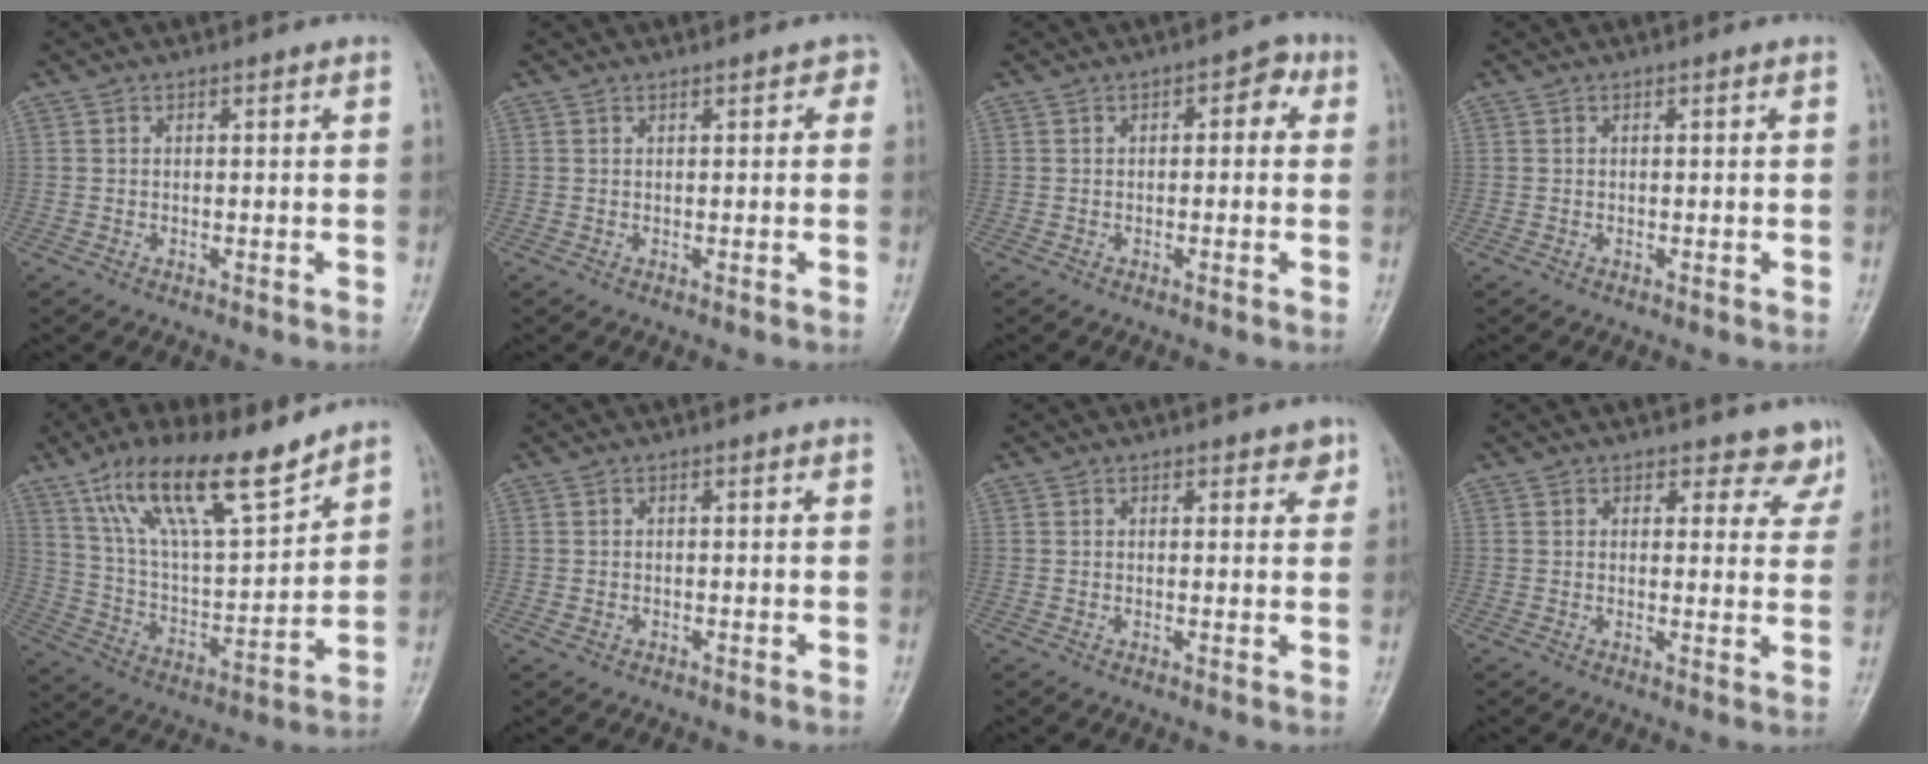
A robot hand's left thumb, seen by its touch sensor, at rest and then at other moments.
{"total": 1.5, "force": [0.8, 0.9, 0.9], "torque": [0.005, 0.002, 0.004]}
{"total": 3.6, "force": [0.6, 2.1, 2.8], "torque": [-0.015, 0.012, -0.004]}
{"total": 0.0}
{"total": 18.7, "force": [12.8, 5.4, 12.4], "torque": [-0.193, -0.057, 0.240]}
{"total": 0.9, "force": [-0.3, 0.7, 0.4], "torque": [-0.007, 0.000, -0.004]}
{"total": 2.7, "force": [1.6, 1.5, 1.5], "torque": [0.003, -0.006, 0.018]}
{"total": 5.8, "force": [4.8, 3.1, 0.7], "torque": [0.036, -0.027, 0.041]}